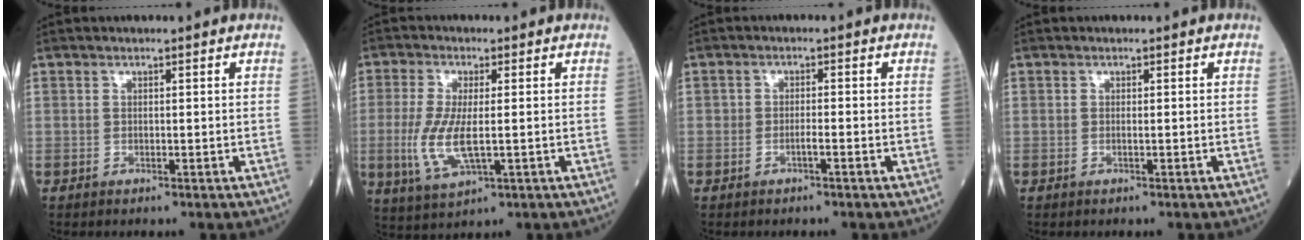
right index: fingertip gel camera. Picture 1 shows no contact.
{"total": 7.8, "force": [-1.1, 2.2, 7.4], "torque": [-0.171, -0.018, -0.020]}
{"total": 1.2, "force": [-0.7, 0.2, 0.9], "torque": [-0.013, 0.002, -0.012]}
{"total": 0.0}